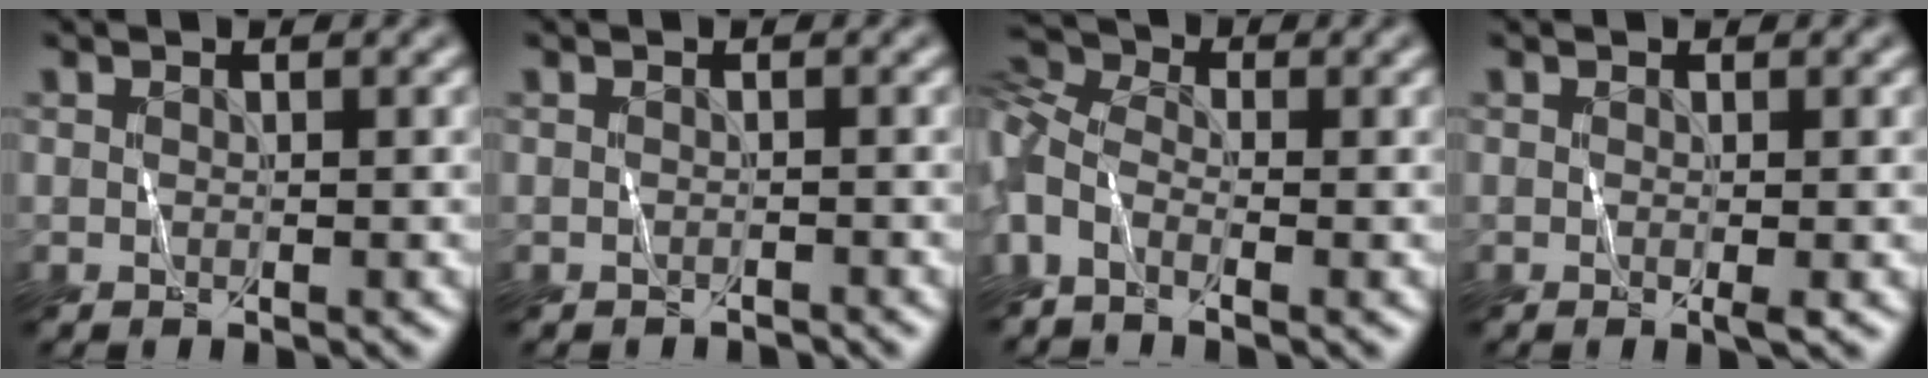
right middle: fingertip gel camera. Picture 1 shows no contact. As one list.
[{"total": 1.2, "force": [-1.1, 0.1, 0.0], "torque": [0.002, -0.004, -0.018]}, {"total": 4.6, "force": [-0.7, 2.5, 3.8], "torque": [-0.097, -0.003, -0.031]}, {"total": 0.9, "force": [0.0, 0.1, 0.9], "torque": [-0.015, -0.004, 0.000]}]